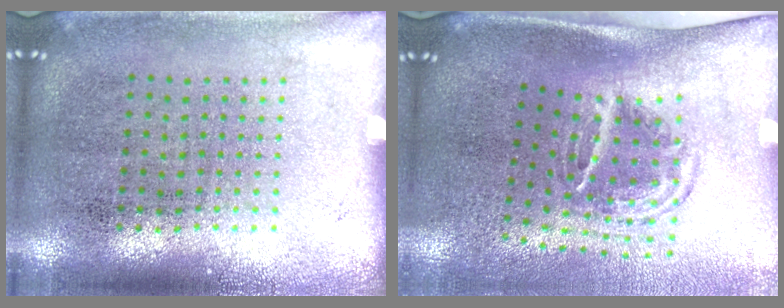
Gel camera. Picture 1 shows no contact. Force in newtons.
{"total": 1.7, "press": 1.1, "slide": 1.3}